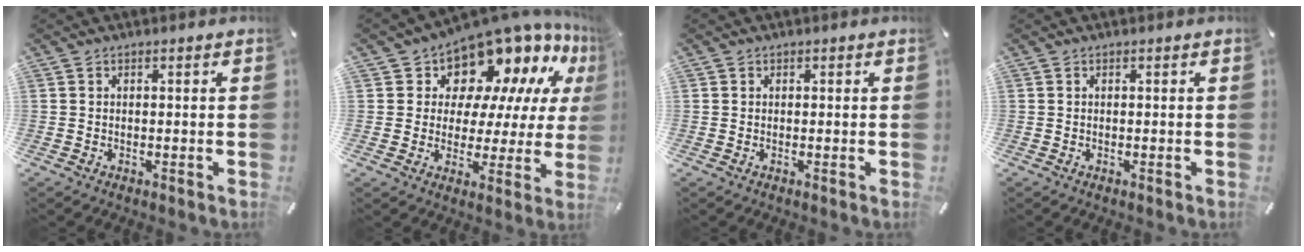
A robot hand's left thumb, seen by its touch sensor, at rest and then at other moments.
{"total": 14.7, "force": [11.7, 7.7, 4.3], "torque": [-0.069, -0.107, 0.203]}
{"total": 0.5, "force": [0.1, 0.5, 0.0], "torque": [0.003, 0.006, 0.000]}
{"total": 0.0}